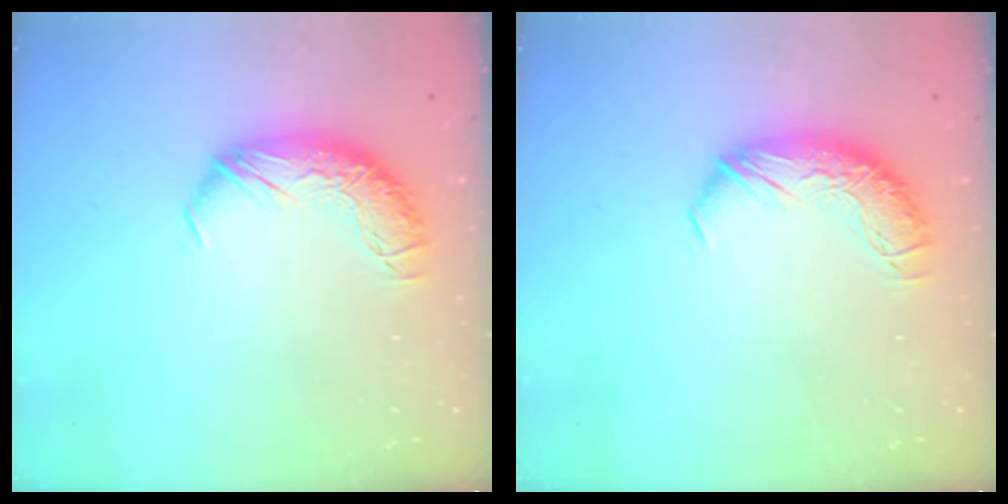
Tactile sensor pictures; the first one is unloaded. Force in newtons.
{"total": 0.0}